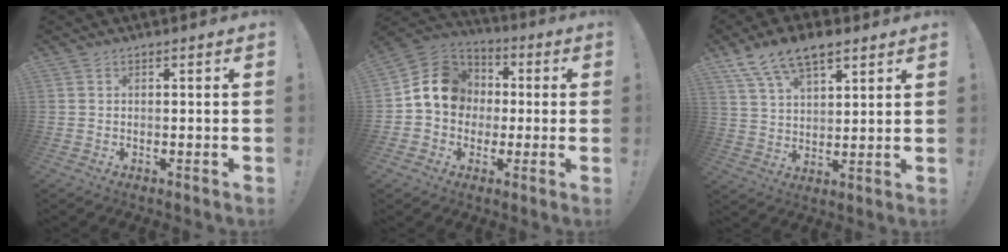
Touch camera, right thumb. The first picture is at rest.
{"total": 14.1, "force": [1.1, 12.5, 6.5], "torque": [-0.089, 0.012, 0.032]}
{"total": 11.1, "force": [7.6, 5.1, 6.3], "torque": [-0.116, -0.031, 0.145]}